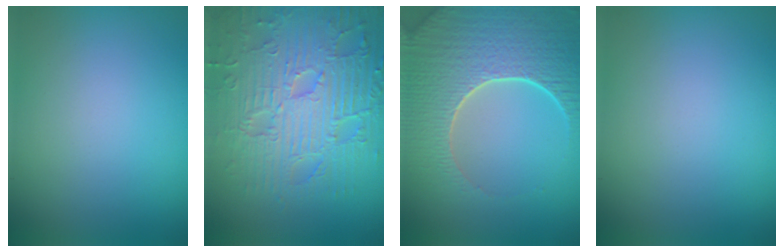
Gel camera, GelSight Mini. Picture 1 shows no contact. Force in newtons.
{"total": 10.4, "press": 7.0, "slide": 7.6}
{"total": 8.6, "press": 6.4, "slide": 5.7}
{"total": 0.0}